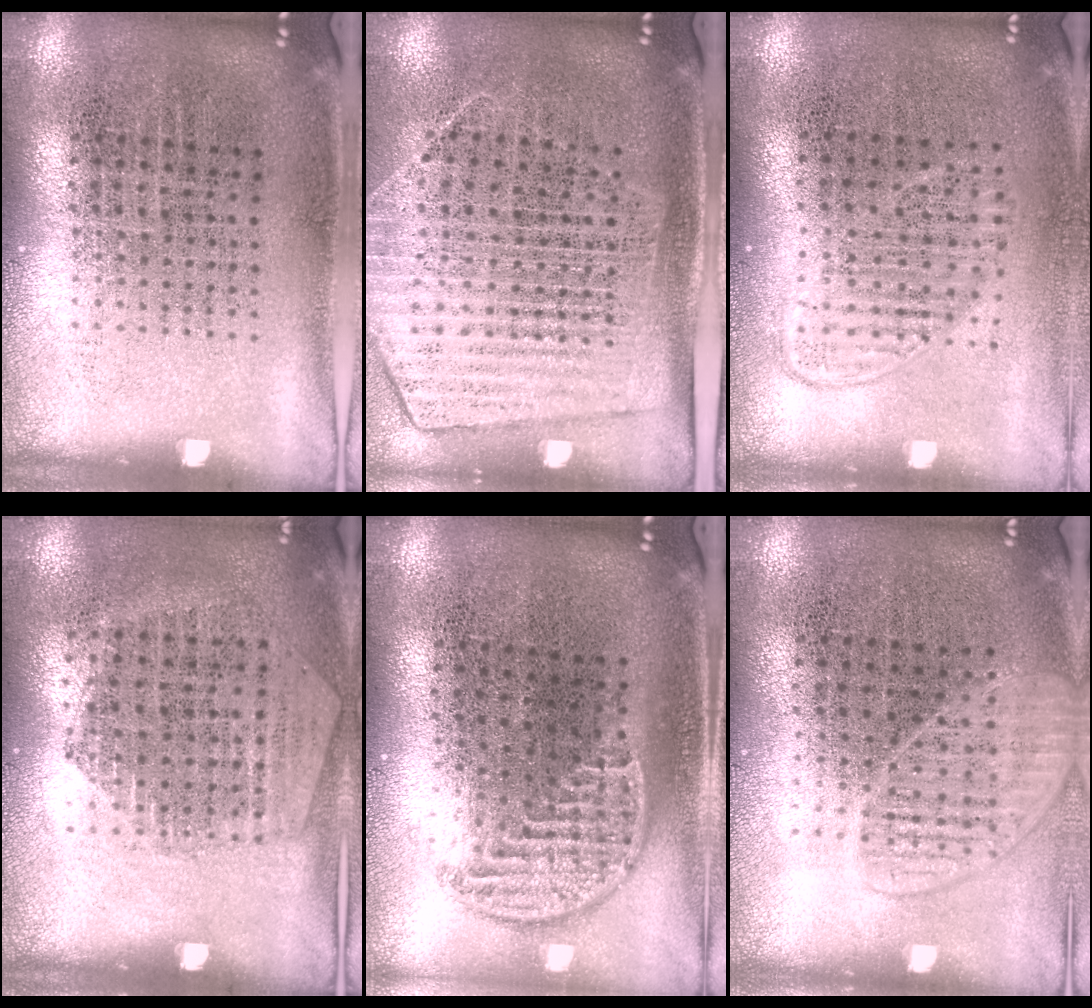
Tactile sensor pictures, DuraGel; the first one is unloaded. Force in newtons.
{"total": 1.8, "press": 1.5, "slide": 0.9}
{"total": 1.4, "press": 1.2, "slide": 0.7}
{"total": 1.3, "press": 1.2, "slide": 0.5}
{"total": 1.2, "press": 1.0, "slide": 0.7}
{"total": 1.5, "press": 1.4, "slide": 0.5}